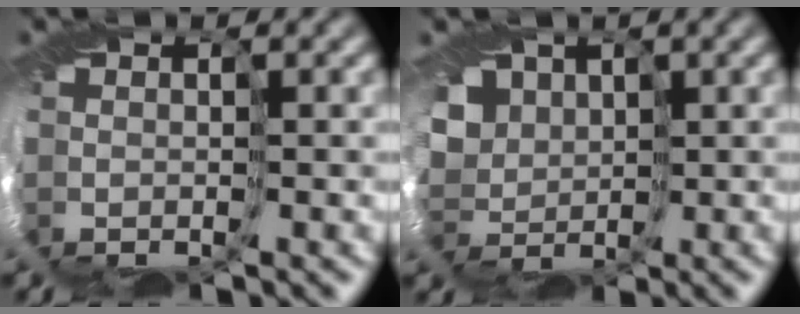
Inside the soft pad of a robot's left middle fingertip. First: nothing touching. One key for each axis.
{"total": 3.9, "fx": 1.0, "fy": 3.5, "fz": 1.2, "tx": -0.039, "ty": 0.008, "tz": 0.007}